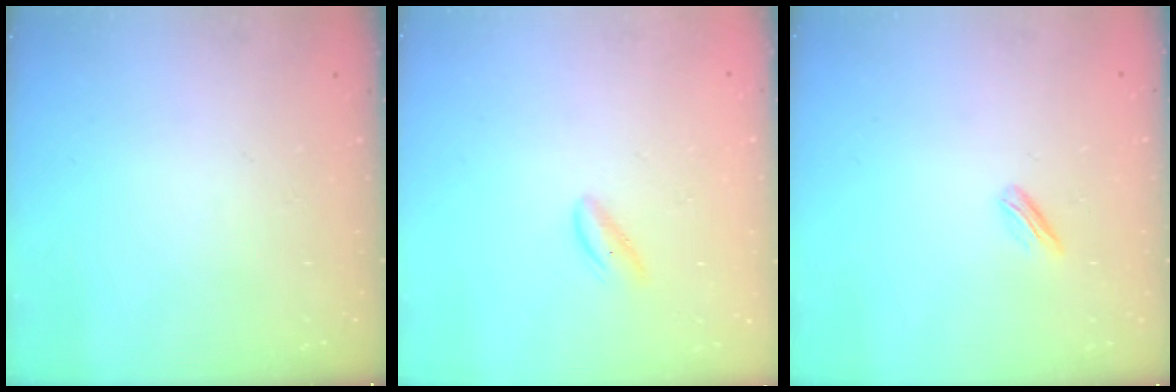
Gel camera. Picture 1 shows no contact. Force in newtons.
{"total": 0.9, "press": 0.8, "slide": 0.4}
{"total": 2.4, "press": 2.3, "slide": 0.6}